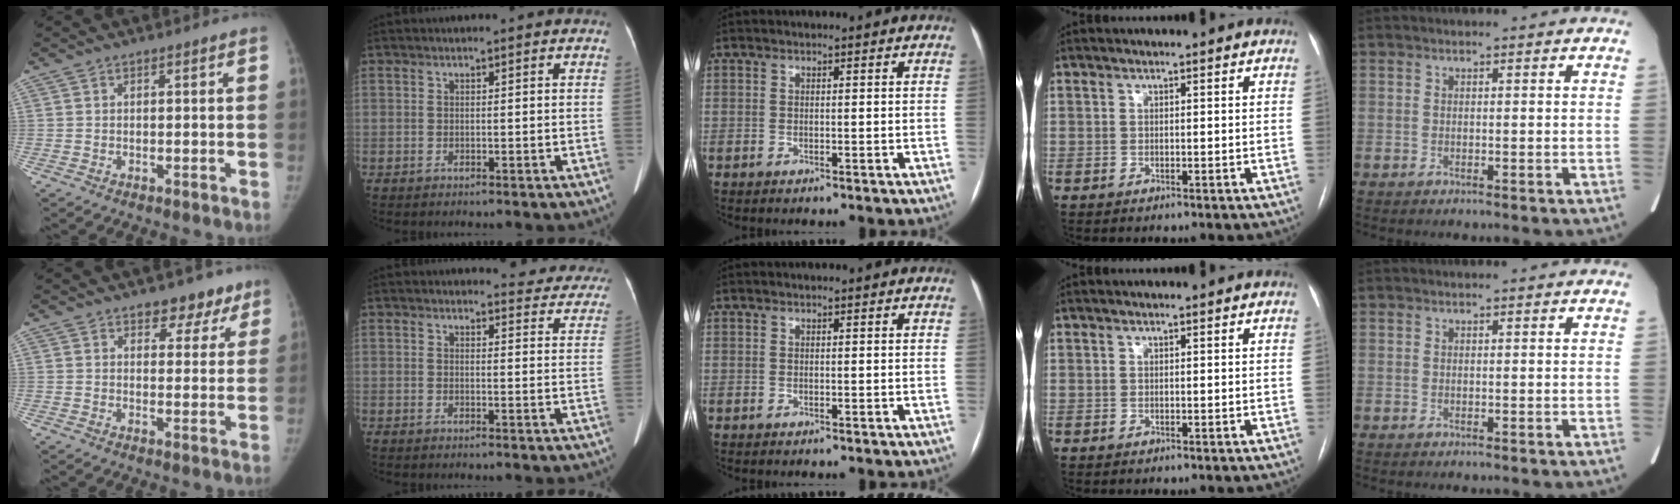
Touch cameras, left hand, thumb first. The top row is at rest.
{"thumb": {"total": 6.5, "force": [4.5, 4.0, 2.4], "torque": [0.016, -0.019, 0.060]}, "index": {"total": 8.9, "force": [8.6, 2.1, 0.5], "torque": [0.025, -0.029, 0.066]}}